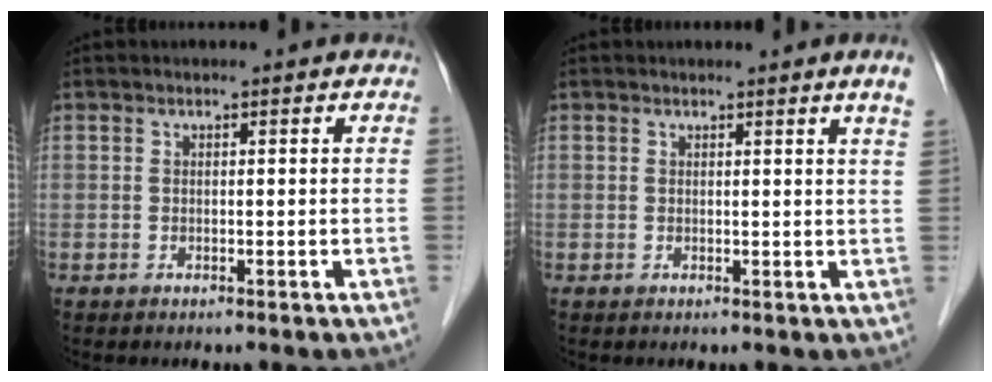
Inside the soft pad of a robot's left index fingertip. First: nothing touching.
{"total": 2.4, "force": [1.9, -0.7, 1.2], "torque": [-0.021, -0.013, 0.016]}